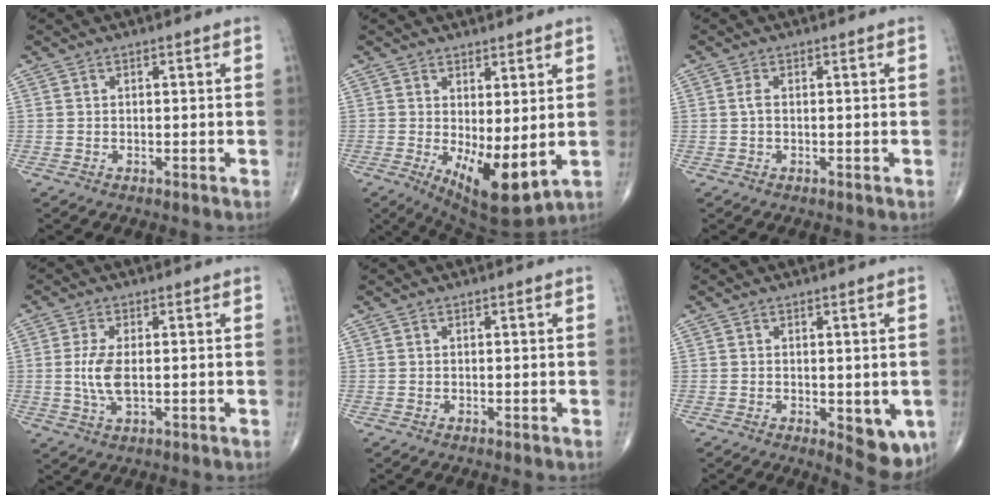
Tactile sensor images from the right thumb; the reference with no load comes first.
{"total": 10.1, "force": [-0.8, 3.9, 9.2], "torque": [-0.143, -0.024, 0.004]}
{"total": 1.2, "force": [0.0, 0.6, 1.1], "torque": [-0.022, -0.001, -0.001]}
{"total": 5.6, "force": [-0.2, 2.3, 5.1], "torque": [-0.113, -0.006, -0.005]}
{"total": 0.0}
{"total": 7.5, "force": [-1.9, 3.3, 6.5], "torque": [-0.061, -0.013, -0.016]}